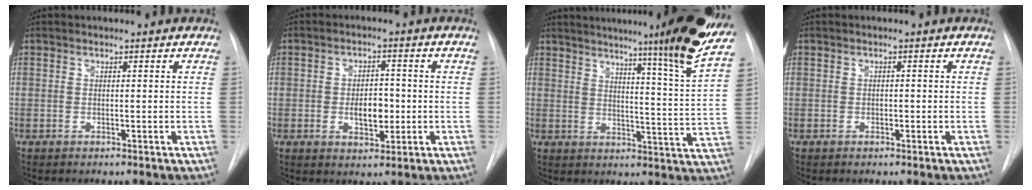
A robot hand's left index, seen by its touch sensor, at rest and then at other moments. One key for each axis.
{"total": 5.1, "fx": -0.7, "fy": 2.7, "fz": 4.2, "tx": -0.064, "ty": 0.004, "tz": -0.005}
{"total": 18.6, "fx": 15.0, "fy": -2.6, "fz": 10.6, "tx": -0.153, "ty": -0.067, "tz": 0.181}
{"total": 0.6, "fx": -0.2, "fy": 0.4, "fz": 0.4, "tx": -0.002, "ty": 0.003, "tz": -0.003}